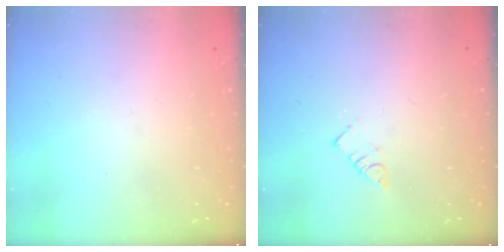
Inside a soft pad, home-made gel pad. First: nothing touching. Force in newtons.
{"total": 2.5, "press": 2.5, "slide": 0.1}